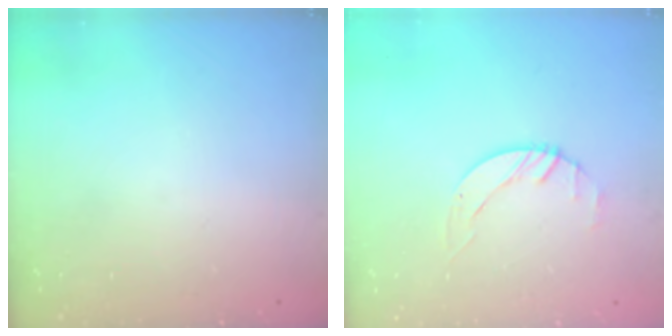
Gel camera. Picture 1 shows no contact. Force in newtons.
{"total": 1.4, "press": 1.4, "slide": 0.2}